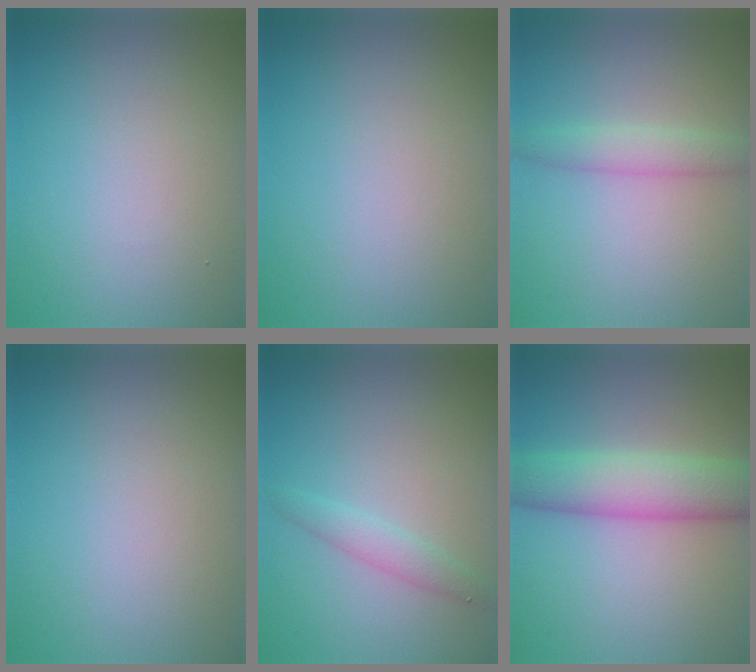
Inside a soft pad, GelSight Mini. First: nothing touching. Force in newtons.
{"total": 0.0}
{"total": 2.3, "press": 2.3, "slide": 0.2}
{"total": 0.0}
{"total": 1.6, "press": 1.6, "slide": 0.0}
{"total": 6.2, "press": 6.2, "slide": 0.3}